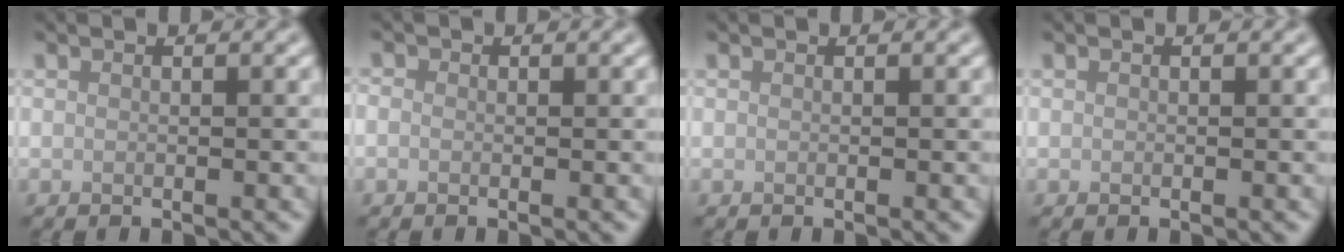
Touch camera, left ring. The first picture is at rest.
{"total": 0.7, "force": [-0.1, 0.6, 0.3], "torque": [-0.005, -0.002, -0.005]}
{"total": 0.0}
{"total": 0.0}